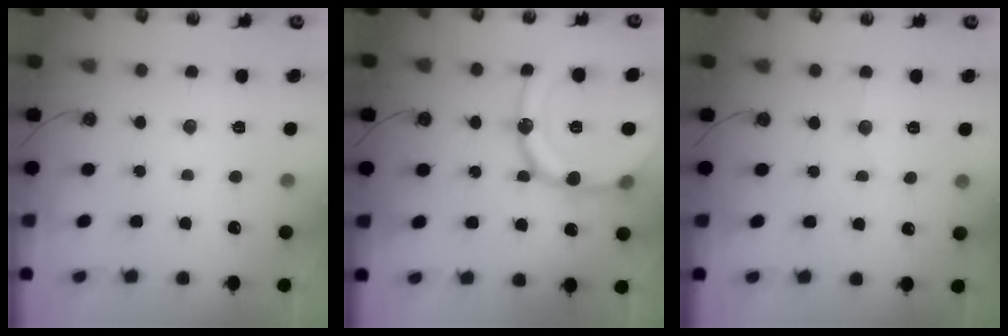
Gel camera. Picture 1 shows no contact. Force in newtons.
{"total": 21.3, "press": 21.0, "slide": 3.8}
{"total": 5.6, "press": 5.6, "slide": 0.6}